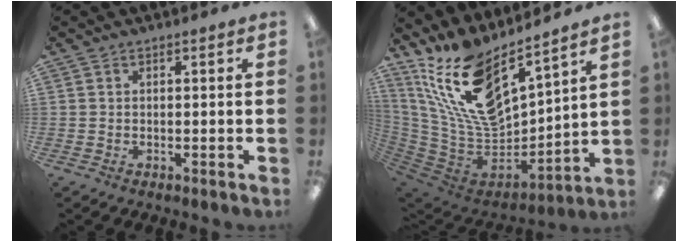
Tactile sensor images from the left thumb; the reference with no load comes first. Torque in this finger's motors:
{"motor_torque": [1.27, 0.06, 1.77, -0.96, 0.59]}